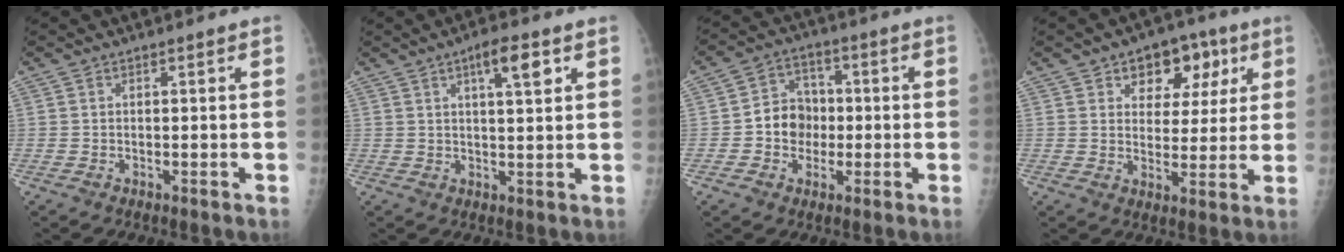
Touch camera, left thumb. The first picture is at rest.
{"total": 6.1, "force": [3.0, 1.5, 5.1], "torque": [-0.076, -0.009, 0.046]}
{"total": 7.9, "force": [-1.1, 6.9, 3.7], "torque": [-0.022, 0.023, -0.028]}
{"total": 10.6, "force": [5.0, 7.2, 5.9], "torque": [-0.031, -0.012, 0.067]}